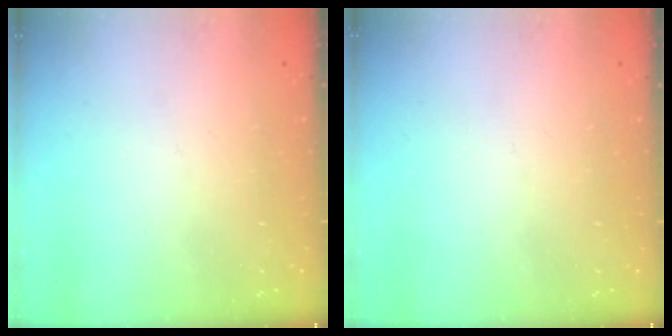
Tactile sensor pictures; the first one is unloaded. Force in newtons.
{"total": 0.0}